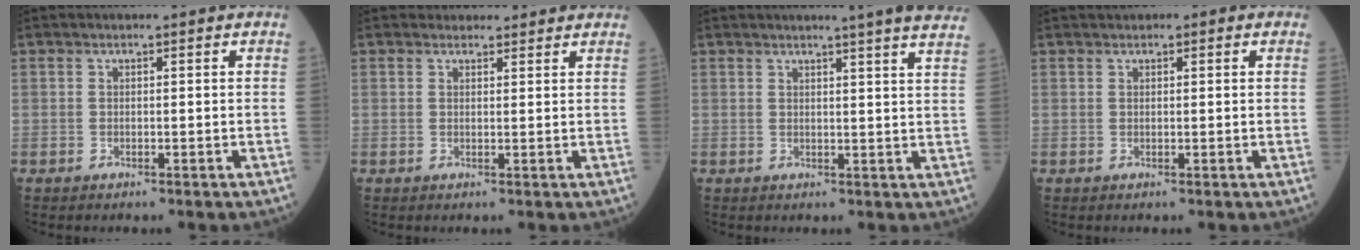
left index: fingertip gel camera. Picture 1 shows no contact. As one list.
[{"total": 3.5, "force": [3.3, 1.1, 0.3], "torque": [-0.004, 0.014, 0.038]}, {"total": 10.2, "force": [9.1, -1.2, 4.5], "torque": [-0.054, -0.030, 0.079]}, {"total": 1.7, "force": [1.0, 0.7, 1.1], "torque": [-0.019, 0.018, 0.013]}]